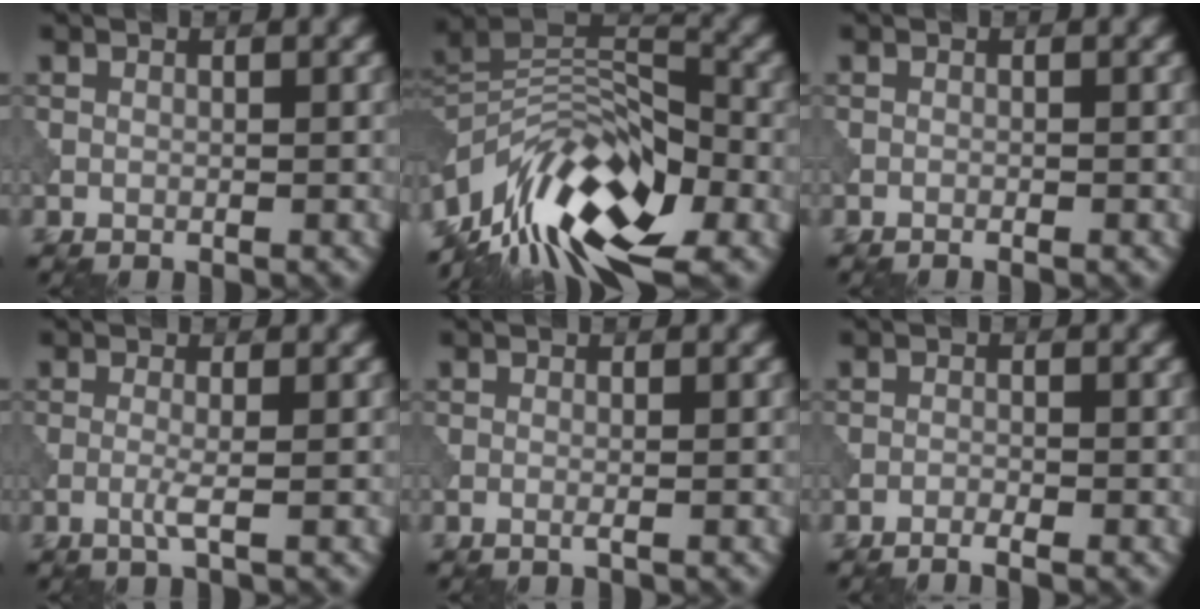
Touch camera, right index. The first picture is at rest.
{"total": 13.1, "force": [-7.9, 5.4, 8.9], "torque": [-0.167, 0.025, -0.158]}
{"total": 0.5, "force": [-0.4, 0.0, 0.3], "torque": [-0.004, 0.000, -0.009]}
{"total": 1.6, "force": [-0.4, 0.1, 1.5], "torque": [-0.033, -0.001, -0.014]}
{"total": 0.7, "force": [-0.3, 0.1, 0.7], "torque": [-0.012, -0.003, -0.008]}
{"total": 1.4, "force": [-1.2, 0.0, 0.9], "torque": [-0.018, 0.002, -0.026]}